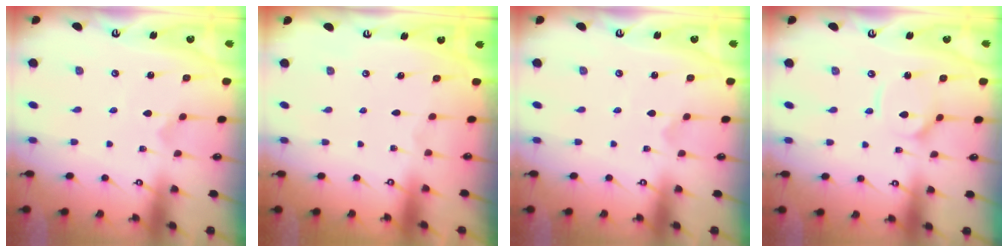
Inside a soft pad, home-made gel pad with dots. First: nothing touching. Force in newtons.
{"total": 0.0}
{"total": 0.0}
{"total": 5.2, "press": 5.1, "slide": 0.3}